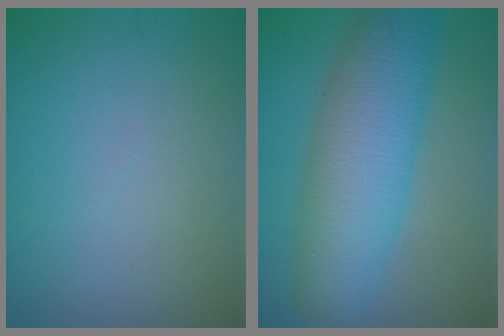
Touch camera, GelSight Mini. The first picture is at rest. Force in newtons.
{"total": 8.4, "press": 8.4, "slide": 0.2}